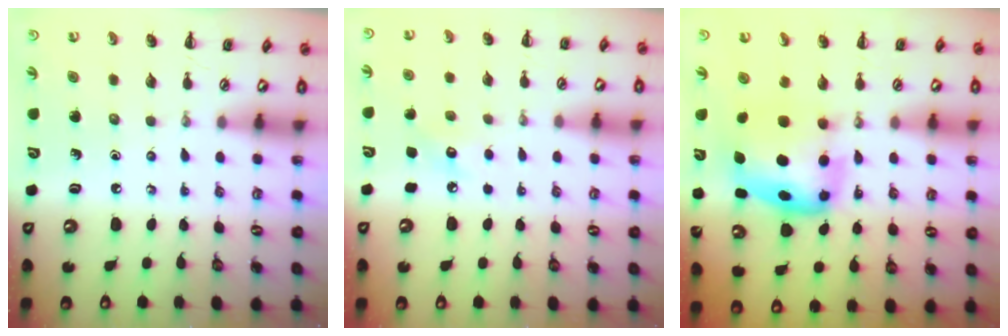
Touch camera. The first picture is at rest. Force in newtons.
{"total": 6.7, "press": 6.4, "slide": 1.9}
{"total": 7.0, "press": 6.8, "slide": 1.6}